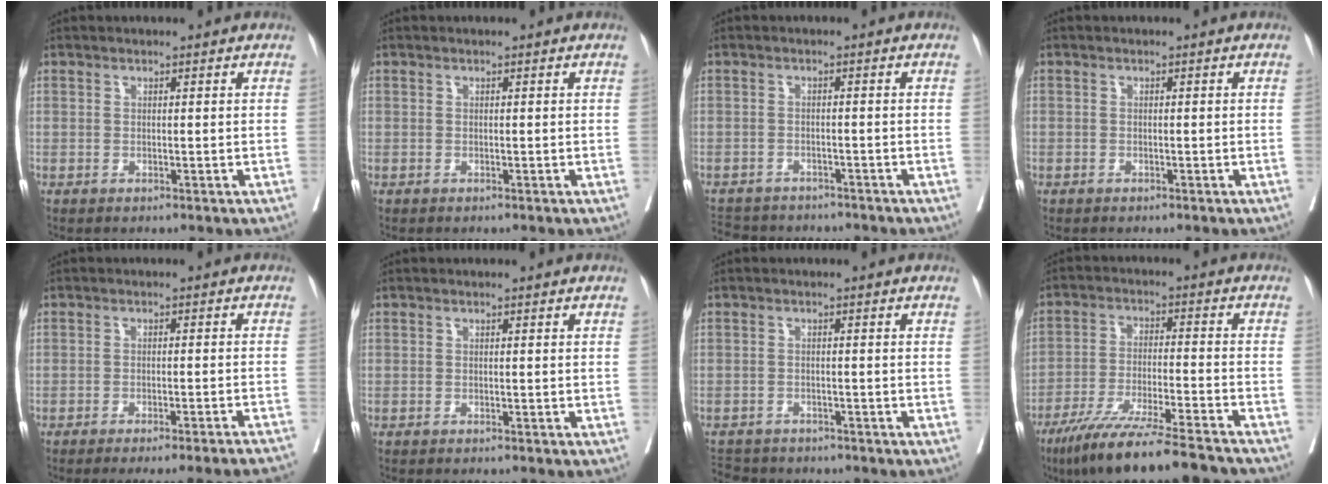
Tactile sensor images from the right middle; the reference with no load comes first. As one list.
[{"total": 0.0}, {"total": 10.0, "force": [-8.9, 3.5, 2.8], "torque": [-0.061, 0.000, -0.119]}, {"total": 0.5, "force": [-0.3, 0.4, 0.0], "torque": [-0.001, 0.003, -0.009]}, {"total": 17.1, "force": [-15.9, -1.2, 6.0], "torque": [-0.052, -0.028, -0.195]}, {"total": 5.2, "force": [-4.8, 0.4, 2.0], "torque": [-0.019, -0.010, -0.061]}, {"total": 8.8, "force": [-7.9, 3.1, 2.3], "torque": [-0.050, -0.002, -0.110]}, {"total": 17.2, "force": [-14.6, 0.5, 9.2], "torque": [-0.147, -0.031, -0.235]}]